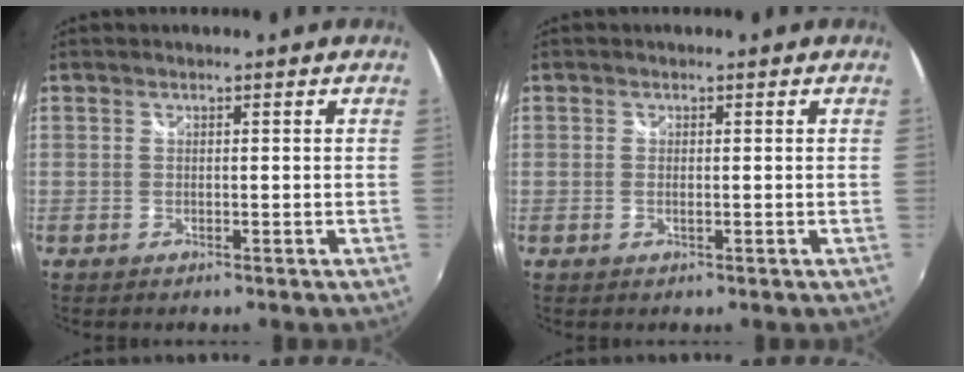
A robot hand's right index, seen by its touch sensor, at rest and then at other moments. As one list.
[{"total": 0.7, "force": [0.0, 0.3, 0.7], "torque": [-0.014, -0.002, -0.002]}]